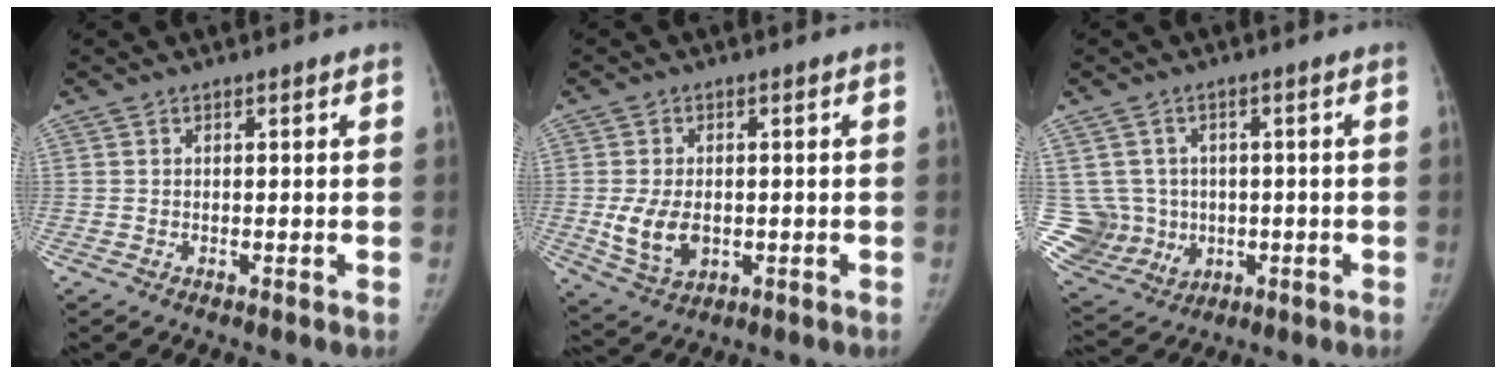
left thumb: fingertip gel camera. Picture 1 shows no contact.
{"total": 7.8, "force": [-0.8, 5.2, 5.8], "torque": [-0.102, -0.010, -0.003]}
{"total": 11.6, "force": [0.1, 11.1, 3.6], "torque": [-0.062, 0.015, 0.027]}